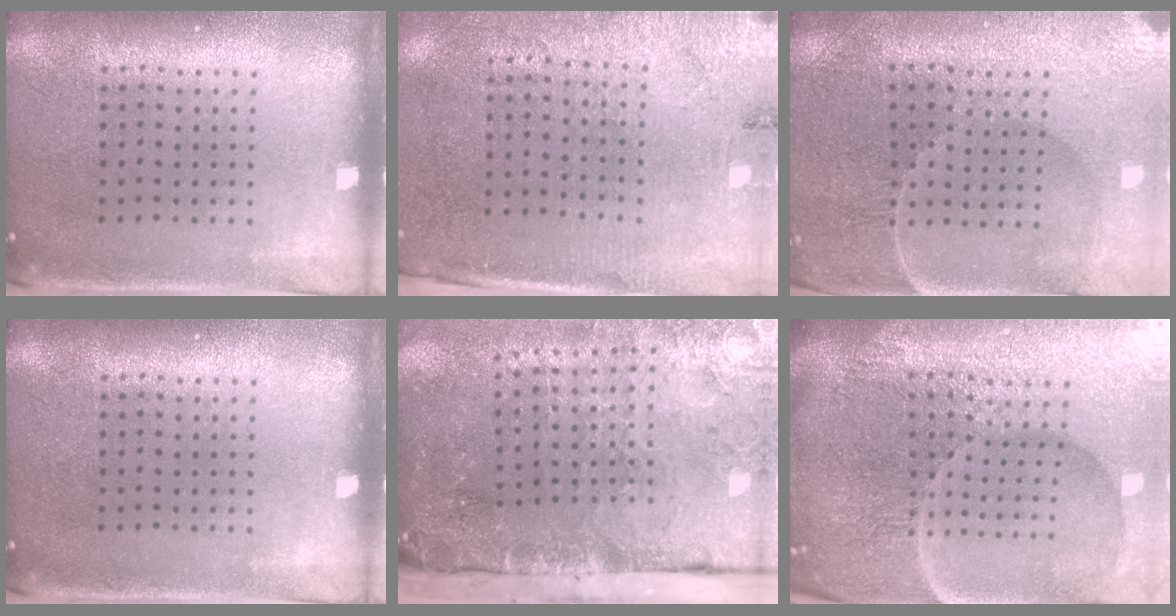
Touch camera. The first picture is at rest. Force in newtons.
{"total": 2.7, "press": 2.4, "slide": 1.3}
{"total": 1.3, "press": 1.2, "slide": 0.3}
{"total": 0.0}
{"total": 4.8, "press": 3.7, "slide": 3.0}
{"total": 7.2, "press": 6.3, "slide": 3.5}